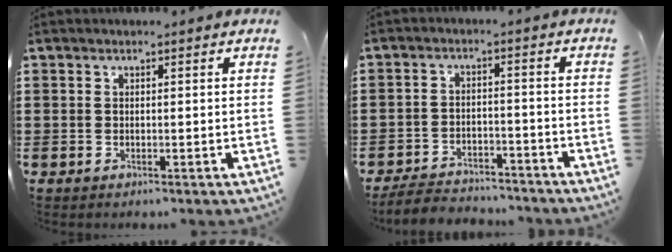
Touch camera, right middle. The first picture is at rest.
{"total": 4.7, "force": [-4.6, 0.8, 0.4], "torque": [-0.014, 0.007, -0.097]}